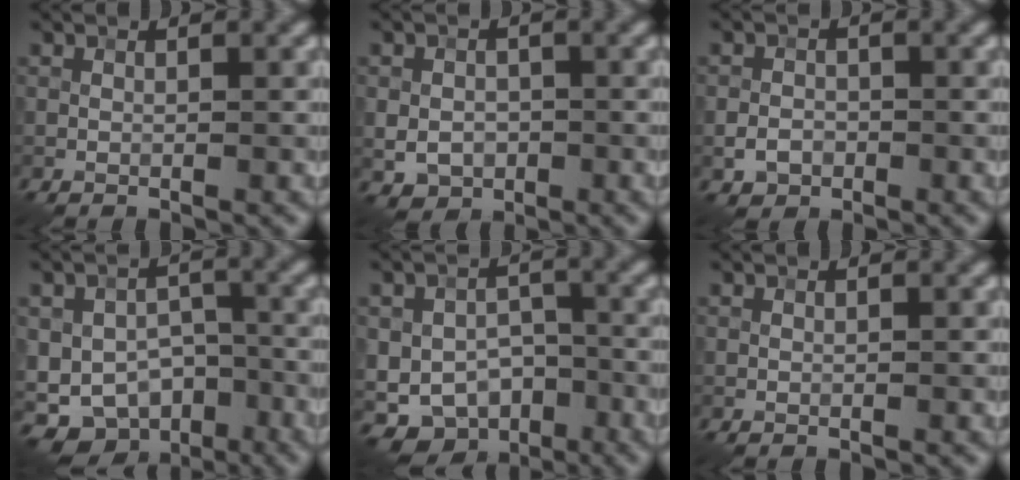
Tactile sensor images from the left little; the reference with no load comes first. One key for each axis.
{"total": 3.0, "fx": -0.8, "fy": 2.5, "fz": 1.6, "tx": -0.030, "ty": -0.003, "tz": -0.013}
{"total": 1.9, "fx": -0.8, "fy": 1.6, "fz": 0.8, "tx": -0.011, "ty": -0.002, "tz": -0.018}
{"total": 10.9, "fx": -5.6, "fy": 7.7, "fz": 5.4, "tx": -0.073, "ty": -0.016, "tz": -0.078}
{"total": 9.2, "fx": -4.2, "fy": 6.6, "fz": 4.7, "tx": -0.055, "ty": -0.010, "tz": -0.066}
{"total": 0.0}